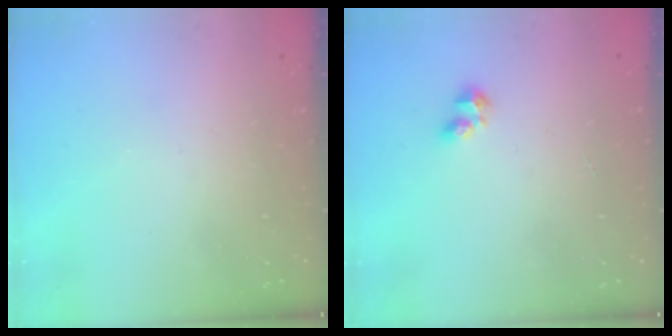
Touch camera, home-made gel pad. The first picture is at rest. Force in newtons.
{"total": 2.1, "press": 2.0, "slide": 0.8}